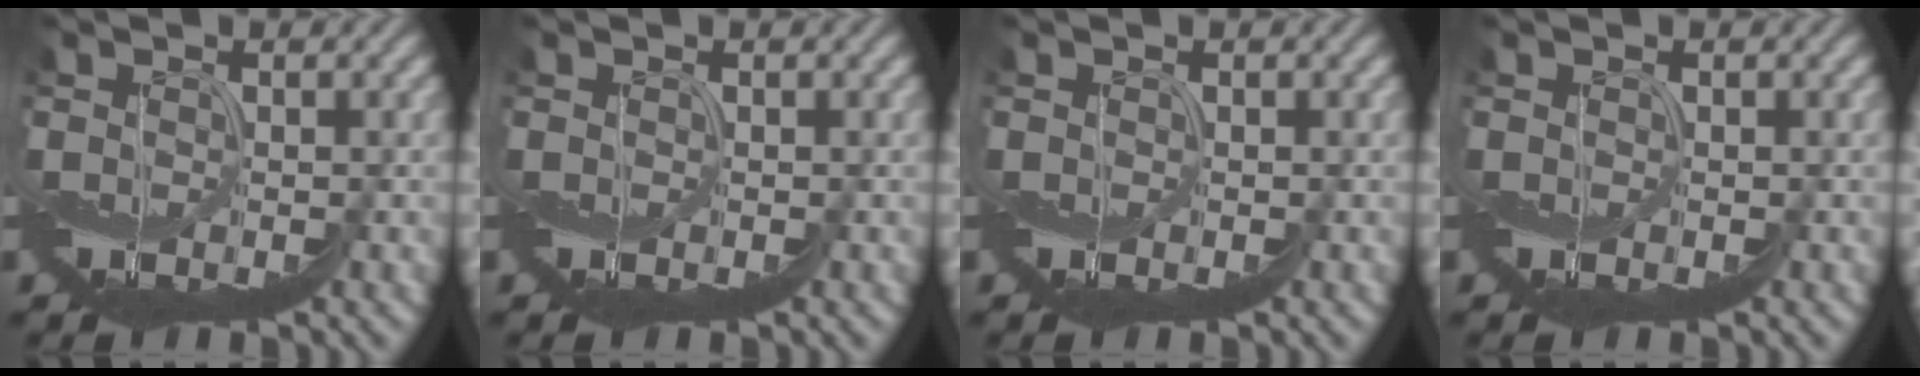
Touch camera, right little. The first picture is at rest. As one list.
[{"total": 0.0}, {"total": 0.0}, {"total": 0.0}]